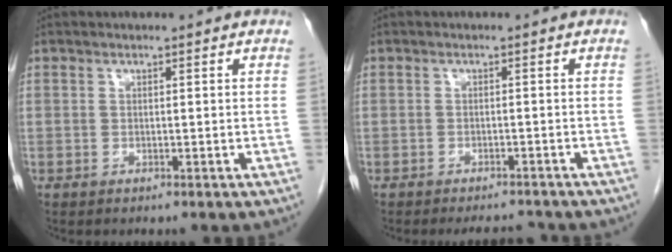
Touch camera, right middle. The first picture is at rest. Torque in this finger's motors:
{"motor_torque": [0.02, -0.01, 0.01, 0.00]}